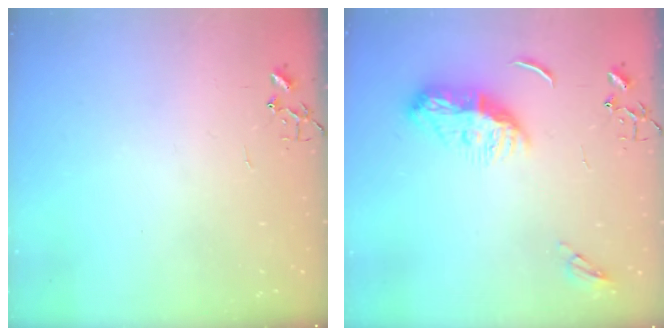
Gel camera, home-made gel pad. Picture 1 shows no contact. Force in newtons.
{"total": 12.5, "press": 12.4, "slide": 0.9}